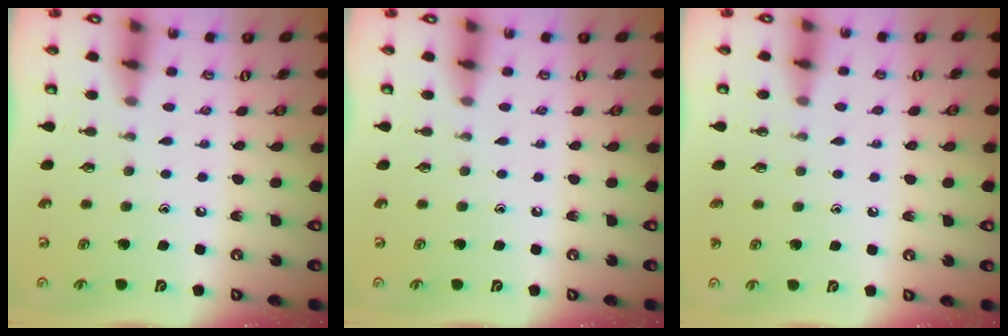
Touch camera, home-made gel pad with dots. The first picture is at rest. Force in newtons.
{"total": 0.0}
{"total": 0.9, "press": 0.9, "slide": 0.0}